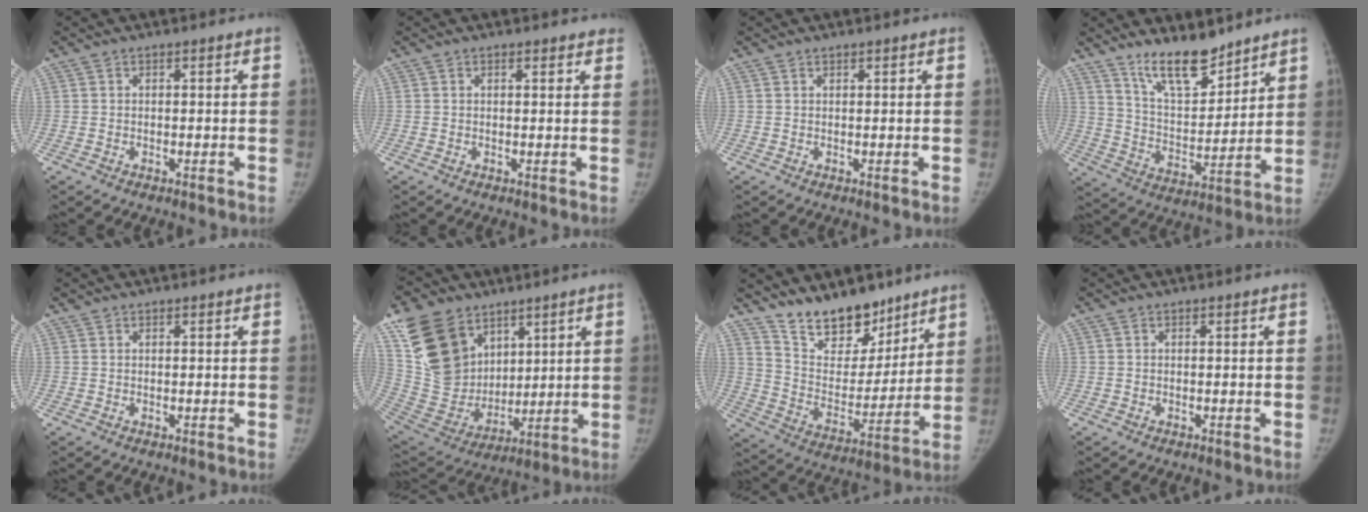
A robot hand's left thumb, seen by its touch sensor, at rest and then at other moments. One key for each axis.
{"total": 1.5, "fx": 1.2, "fy": 0.6, "fz": 0.6, "tx": 0.001, "ty": -0.002, "tz": 0.013}
{"total": 0.6, "fx": 0.6, "fy": 0.2, "fz": 0.1, "tx": -0.002, "ty": -0.005, "tz": 0.010}
{"total": 12.9, "fx": 10.3, "fy": 4.4, "fz": 6.4, "tx": -0.079, "ty": -0.079, "tz": 0.190}
{"total": 0.6, "fx": 0.6, "fy": 0.2, "fz": 0.0, "tx": -0.001, "ty": -0.005, "tz": 0.010}
{"total": 19.5, "fx": 10.8, "fy": 13.2, "fz": 9.6, "tx": -0.167, "ty": -0.038, "tz": 0.216}
{"total": 16.4, "fx": 13.1, "fy": 7.5, "fz": 6.4, "tx": -0.054, "ty": -0.091, "tz": 0.229}
{"total": 0.0}